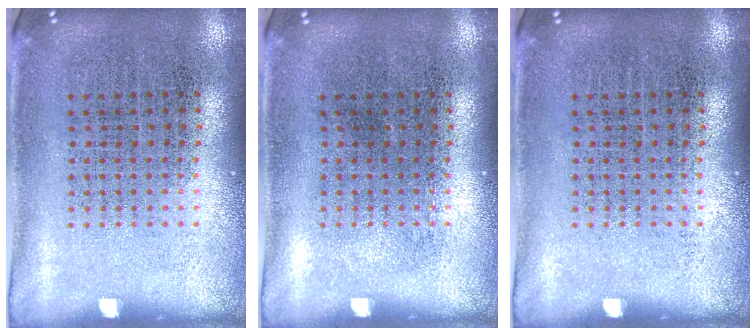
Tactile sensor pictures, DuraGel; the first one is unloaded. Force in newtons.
{"total": 0.0}
{"total": 0.0}